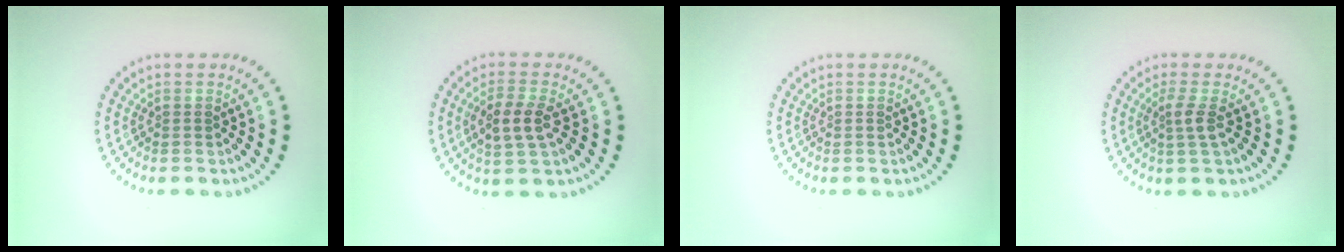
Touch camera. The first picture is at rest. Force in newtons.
{"total": 3.0, "press": 2.9, "slide": 0.8}
{"total": 0.0}
{"total": 1.8, "press": 1.3, "slide": 1.2}